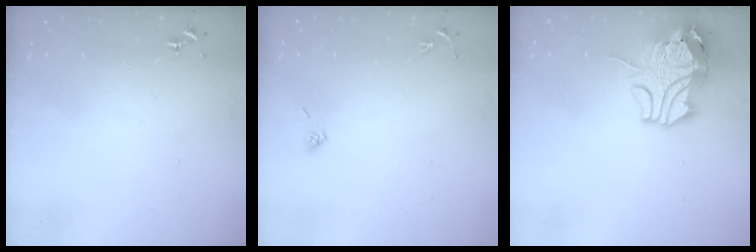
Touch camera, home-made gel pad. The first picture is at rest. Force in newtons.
{"total": 3.8, "press": 3.4, "slide": 1.7}
{"total": 12.8, "press": 12.7, "slide": 1.8}